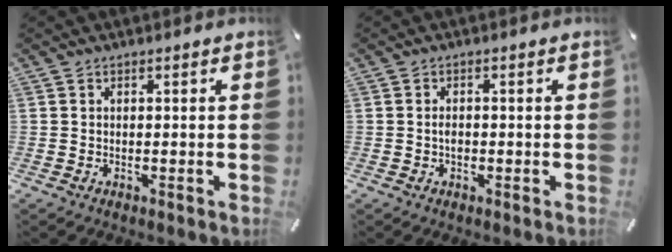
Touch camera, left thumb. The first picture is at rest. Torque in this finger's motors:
{"motor_torque": [0.16, 0.07, 0.14, -0.06, 0.00]}